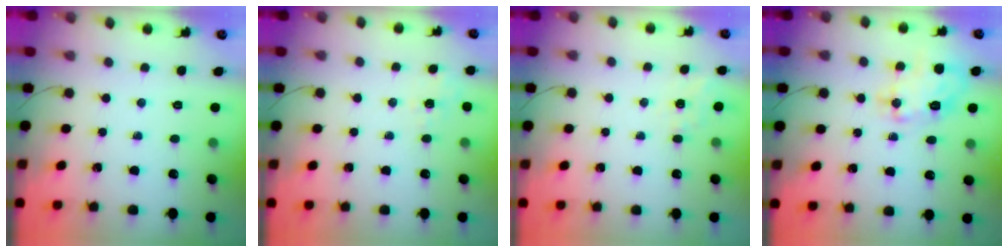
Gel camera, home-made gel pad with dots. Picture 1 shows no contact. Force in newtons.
{"total": 1.9, "press": 1.1, "slide": 1.6}
{"total": 6.1, "press": 5.9, "slide": 1.6}
{"total": 14.6, "press": 14.5, "slide": 0.9}